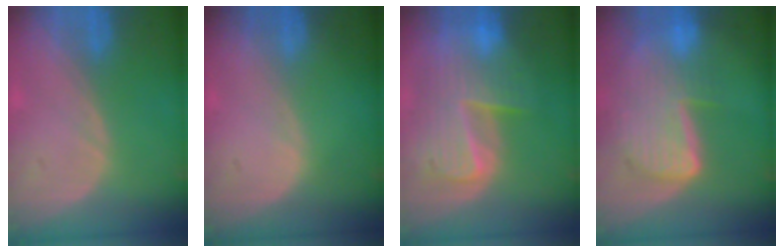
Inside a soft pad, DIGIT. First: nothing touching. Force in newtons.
{"total": 0.0}
{"total": 10.0, "press": 8.7, "slide": 5.0}
{"total": 9.2, "press": 8.1, "slide": 4.5}